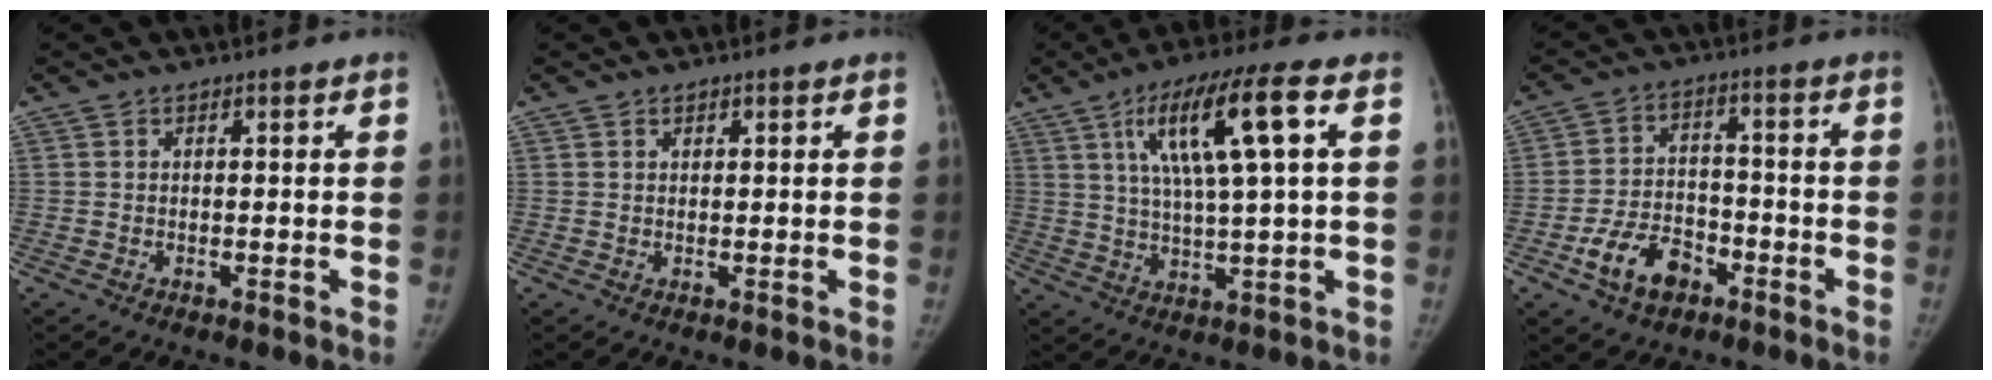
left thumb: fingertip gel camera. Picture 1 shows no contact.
{"total": 0.7, "force": [0.4, 0.5, 0.2], "torque": [0.004, -0.003, 0.006]}
{"total": 14.4, "force": [4.7, 2.3, 13.5], "torque": [-0.253, 0.004, 0.078]}
{"total": 9.6, "force": [-5.0, 6.3, 5.2], "torque": [-0.074, 0.031, -0.084]}